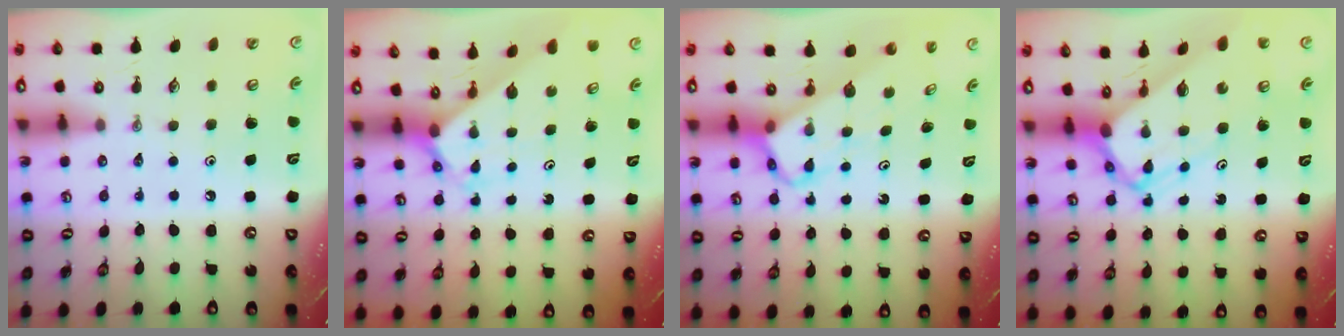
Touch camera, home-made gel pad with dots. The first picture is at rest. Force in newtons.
{"total": 2.1, "press": 2.1, "slide": 0.1}
{"total": 3.9, "press": 3.8, "slide": 0.3}
{"total": 7.5, "press": 7.4, "slide": 0.6}